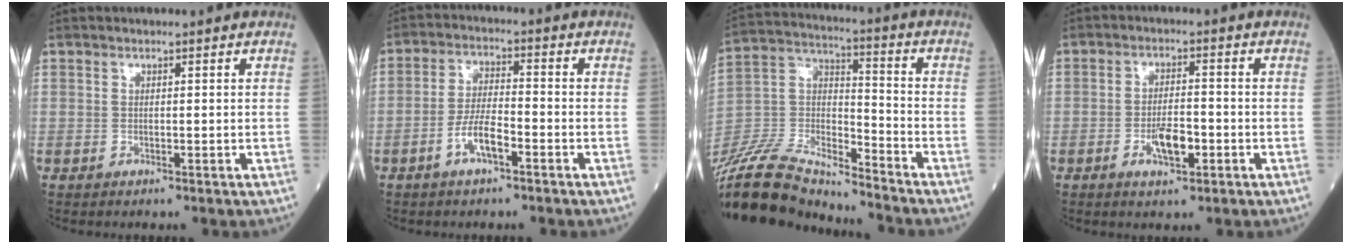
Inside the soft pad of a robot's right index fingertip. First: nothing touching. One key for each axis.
{"total": 5.6, "fx": -2.7, "fy": 1.5, "fz": 4.7, "tx": -0.092, "ty": 0.005, "tz": -0.053}
{"total": 19.9, "fx": -18.8, "fy": 2.6, "fz": 6.1, "tx": -0.135, "ty": 0.013, "tz": -0.338}
{"total": 5.0, "fx": -1.7, "fy": 1.5, "fz": 4.4, "tx": -0.082, "ty": -0.001, "tz": -0.028}